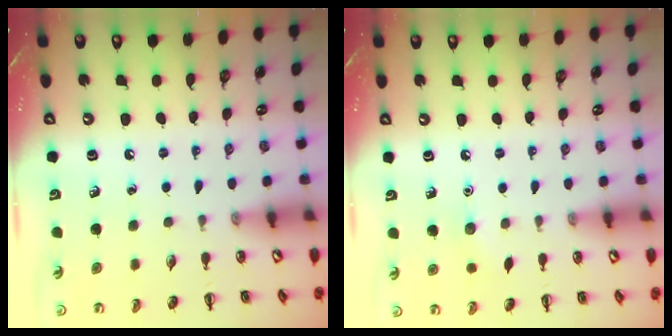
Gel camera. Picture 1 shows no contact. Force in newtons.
{"total": 4.8, "press": 4.6, "slide": 1.4}